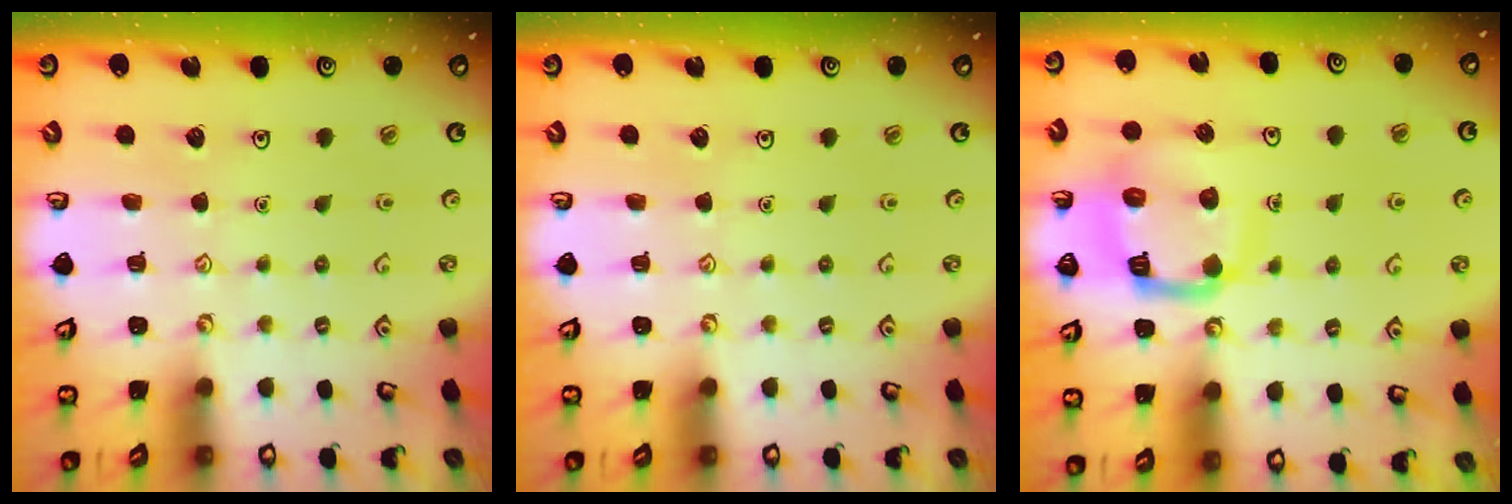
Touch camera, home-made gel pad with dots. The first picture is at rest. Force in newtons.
{"total": 0.0}
{"total": 11.8, "press": 11.7, "slide": 1.3}